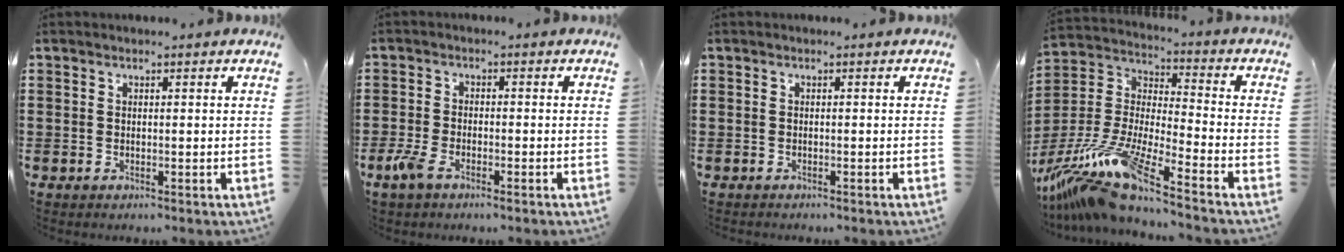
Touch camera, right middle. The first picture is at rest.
{"total": 3.8, "force": [-2.3, 1.5, 2.7], "torque": [-0.080, -0.005, -0.052]}
{"total": 0.8, "force": [-0.6, 0.5, -0.1], "torque": [0.003, 0.005, -0.015]}
{"total": 13.3, "force": [-11.2, -0.2, 7.2], "torque": [-0.164, -0.009, -0.224]}